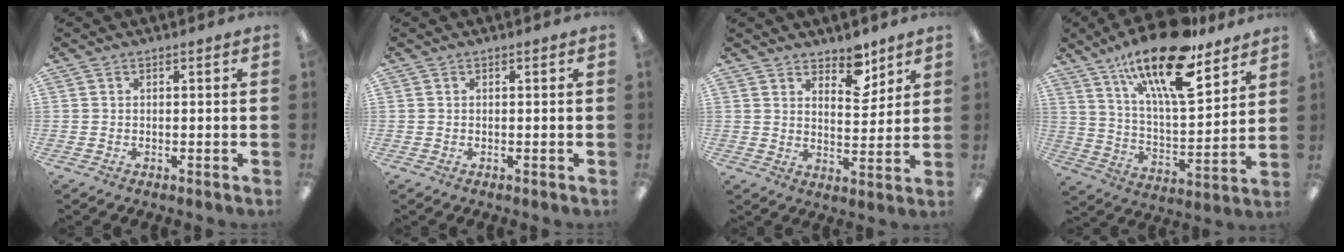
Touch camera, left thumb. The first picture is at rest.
{"total": 0.0}
{"total": 7.4, "force": [6.0, 3.3, 2.8], "torque": [-0.019, -0.044, 0.102]}
{"total": 21.8, "force": [15.1, 6.8, 14.2], "torque": [-0.247, -0.087, 0.253]}